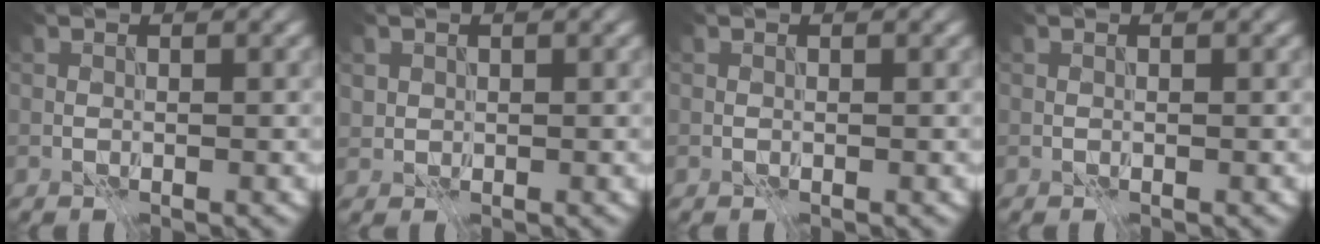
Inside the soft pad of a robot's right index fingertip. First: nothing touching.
{"total": 1.1, "force": [0.2, 1.1, 0.2], "torque": [-0.010, -0.005, 0.006]}
{"total": 0.0}
{"total": 0.0}